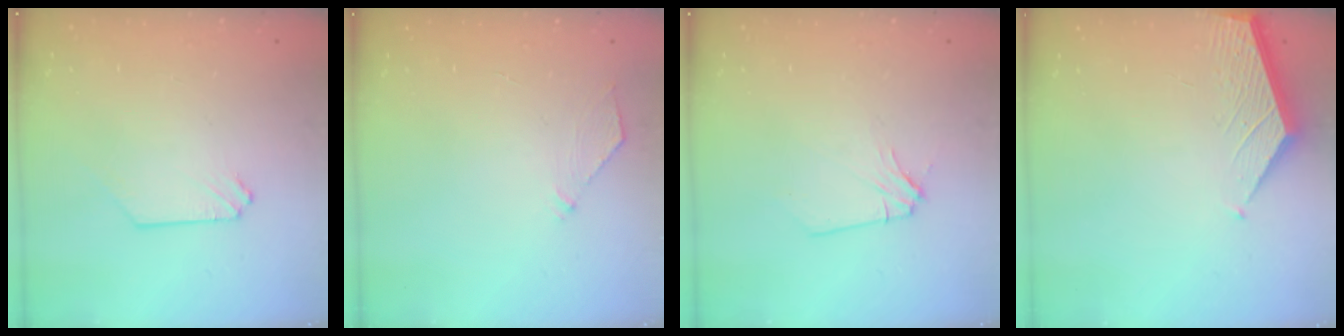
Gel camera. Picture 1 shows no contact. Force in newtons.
{"total": 4.1, "press": 4.1, "slide": 0.5}
{"total": 2.9, "press": 2.9, "slide": 0.5}
{"total": 2.6, "press": 2.6, "slide": 0.4}